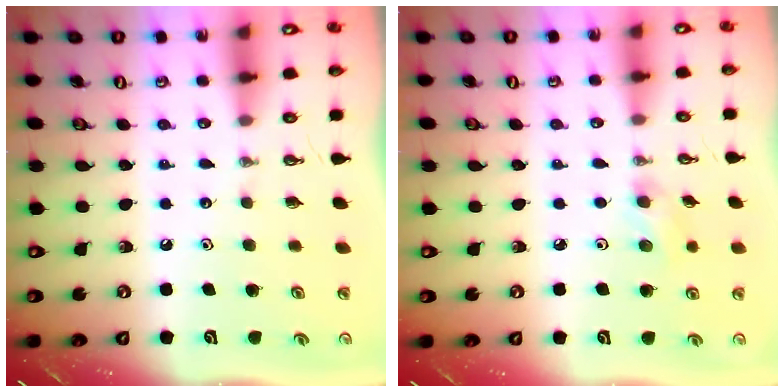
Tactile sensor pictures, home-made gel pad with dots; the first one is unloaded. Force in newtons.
{"total": 6.8, "press": 5.6, "slide": 3.8}